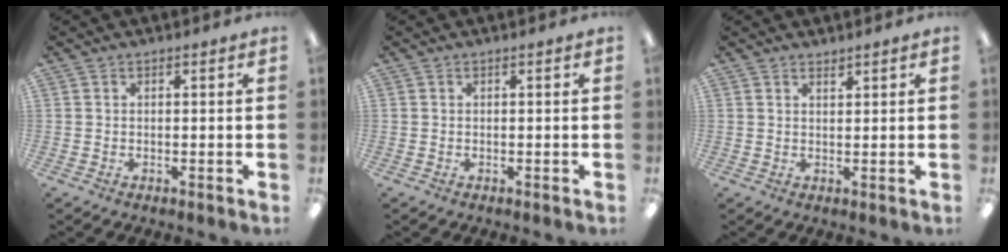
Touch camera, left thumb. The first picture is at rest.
{"total": 0.0}
{"total": 1.4, "force": [1.4, 0.3, 0.2], "torque": [-0.004, -0.002, 0.026]}